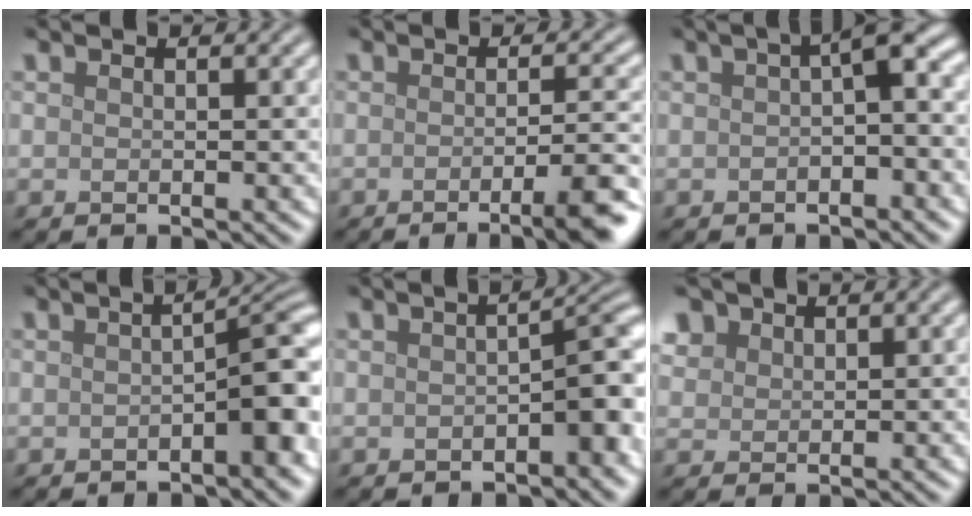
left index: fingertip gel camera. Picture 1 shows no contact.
{"total": 5.9, "force": [-2.5, 1.3, 5.2], "torque": [-0.063, -0.004, -0.040]}
{"total": 3.4, "force": [0.2, 0.8, 3.3], "torque": [-0.047, 0.014, -0.001]}
{"total": 4.8, "force": [-0.9, 1.2, 4.6], "torque": [-0.055, 0.014, -0.013]}
{"total": 4.2, "force": [-1.0, 1.3, 3.8], "torque": [-0.045, 0.012, -0.016]}
{"total": 2.3, "force": [1.4, 1.7, 0.6], "torque": [-0.023, 0.006, 0.031]}